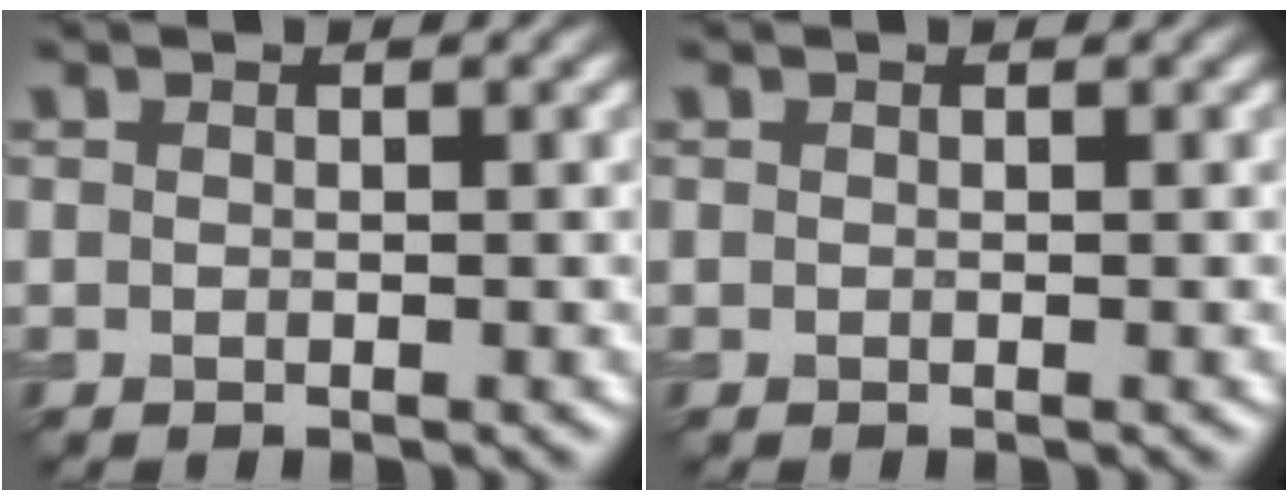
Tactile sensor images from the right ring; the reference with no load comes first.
{"total": 0.0}